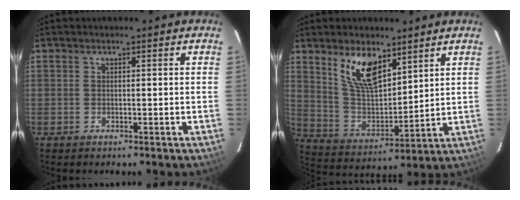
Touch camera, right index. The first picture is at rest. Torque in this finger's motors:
{"motor_torque": [1.09, 1.04, 0.30, 0.14]}